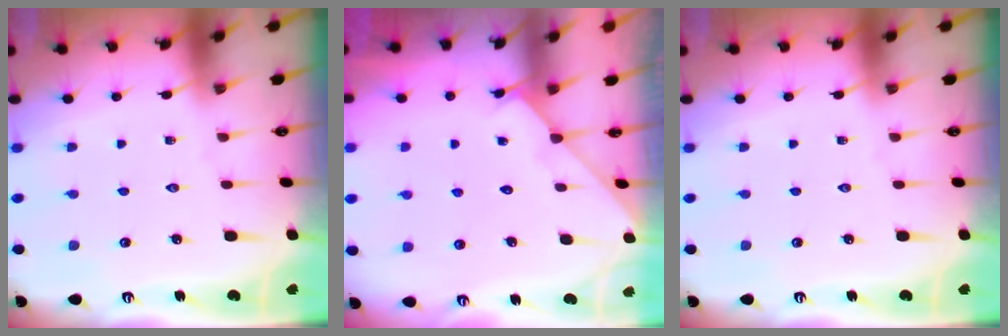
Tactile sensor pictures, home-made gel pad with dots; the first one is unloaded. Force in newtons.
{"total": 2.3, "press": 2.3, "slide": 0.4}
{"total": 0.0}